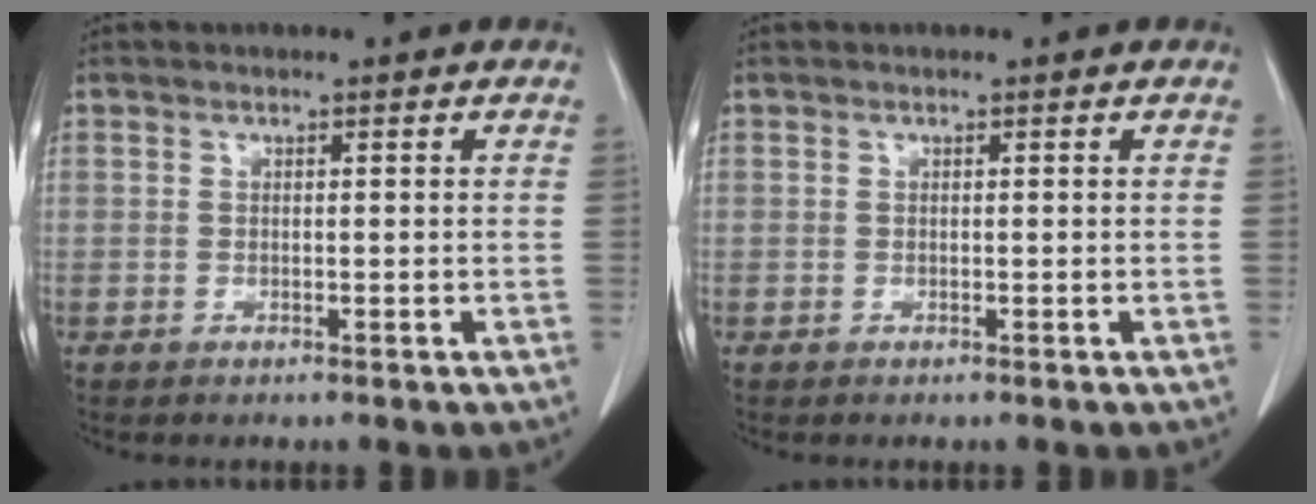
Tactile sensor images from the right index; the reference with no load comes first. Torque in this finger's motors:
{"motor_torque": [0.00, 0.00, 0.00, 0.00]}